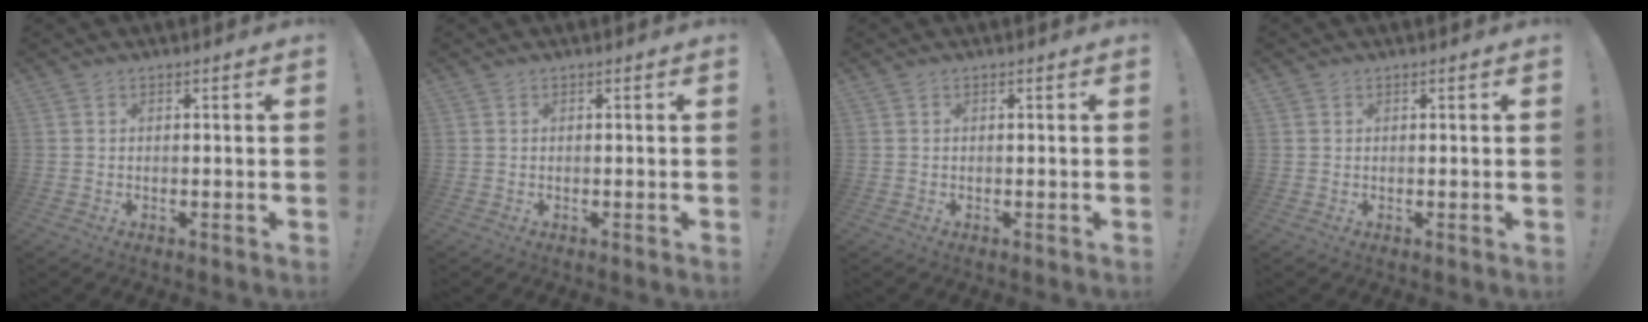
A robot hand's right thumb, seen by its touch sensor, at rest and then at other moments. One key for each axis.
{"total": 0.0}
{"total": 0.0}
{"total": 0.7, "fx": 0.5, "fy": 0.5, "fz": 0.0, "tx": 0.005, "ty": -0.001, "tz": 0.008}